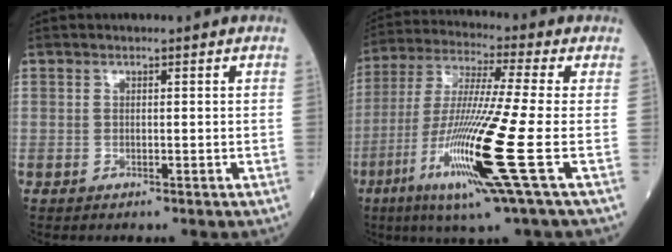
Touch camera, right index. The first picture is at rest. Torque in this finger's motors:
{"motor_torque": [1.31, -0.83, 1.06, 0.21]}